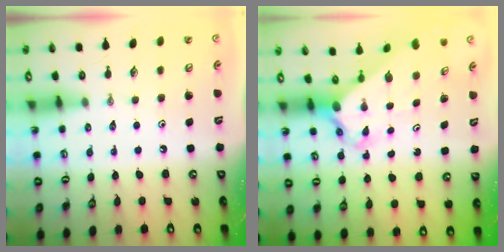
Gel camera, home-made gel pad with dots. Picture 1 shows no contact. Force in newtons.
{"total": 3.0, "press": 3.0, "slide": 0.1}